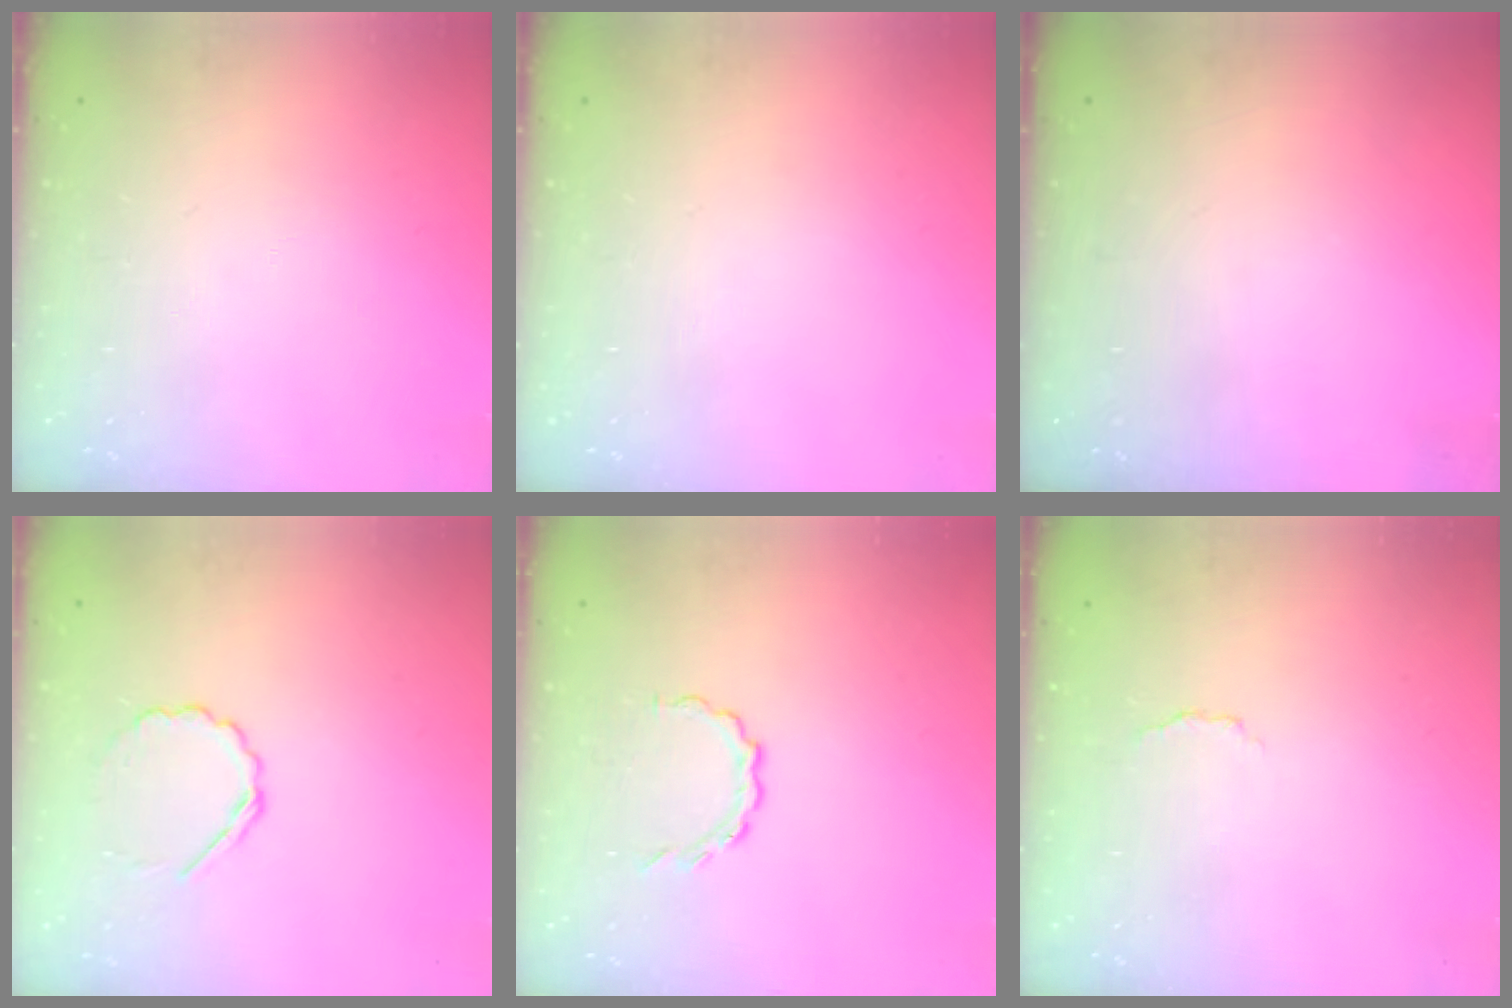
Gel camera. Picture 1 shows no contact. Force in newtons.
{"total": 0.0}
{"total": 0.0}
{"total": 5.5, "press": 5.2, "slide": 1.7}
{"total": 4.2, "press": 4.0, "slide": 1.2}
{"total": 2.9, "press": 2.8, "slide": 0.7}